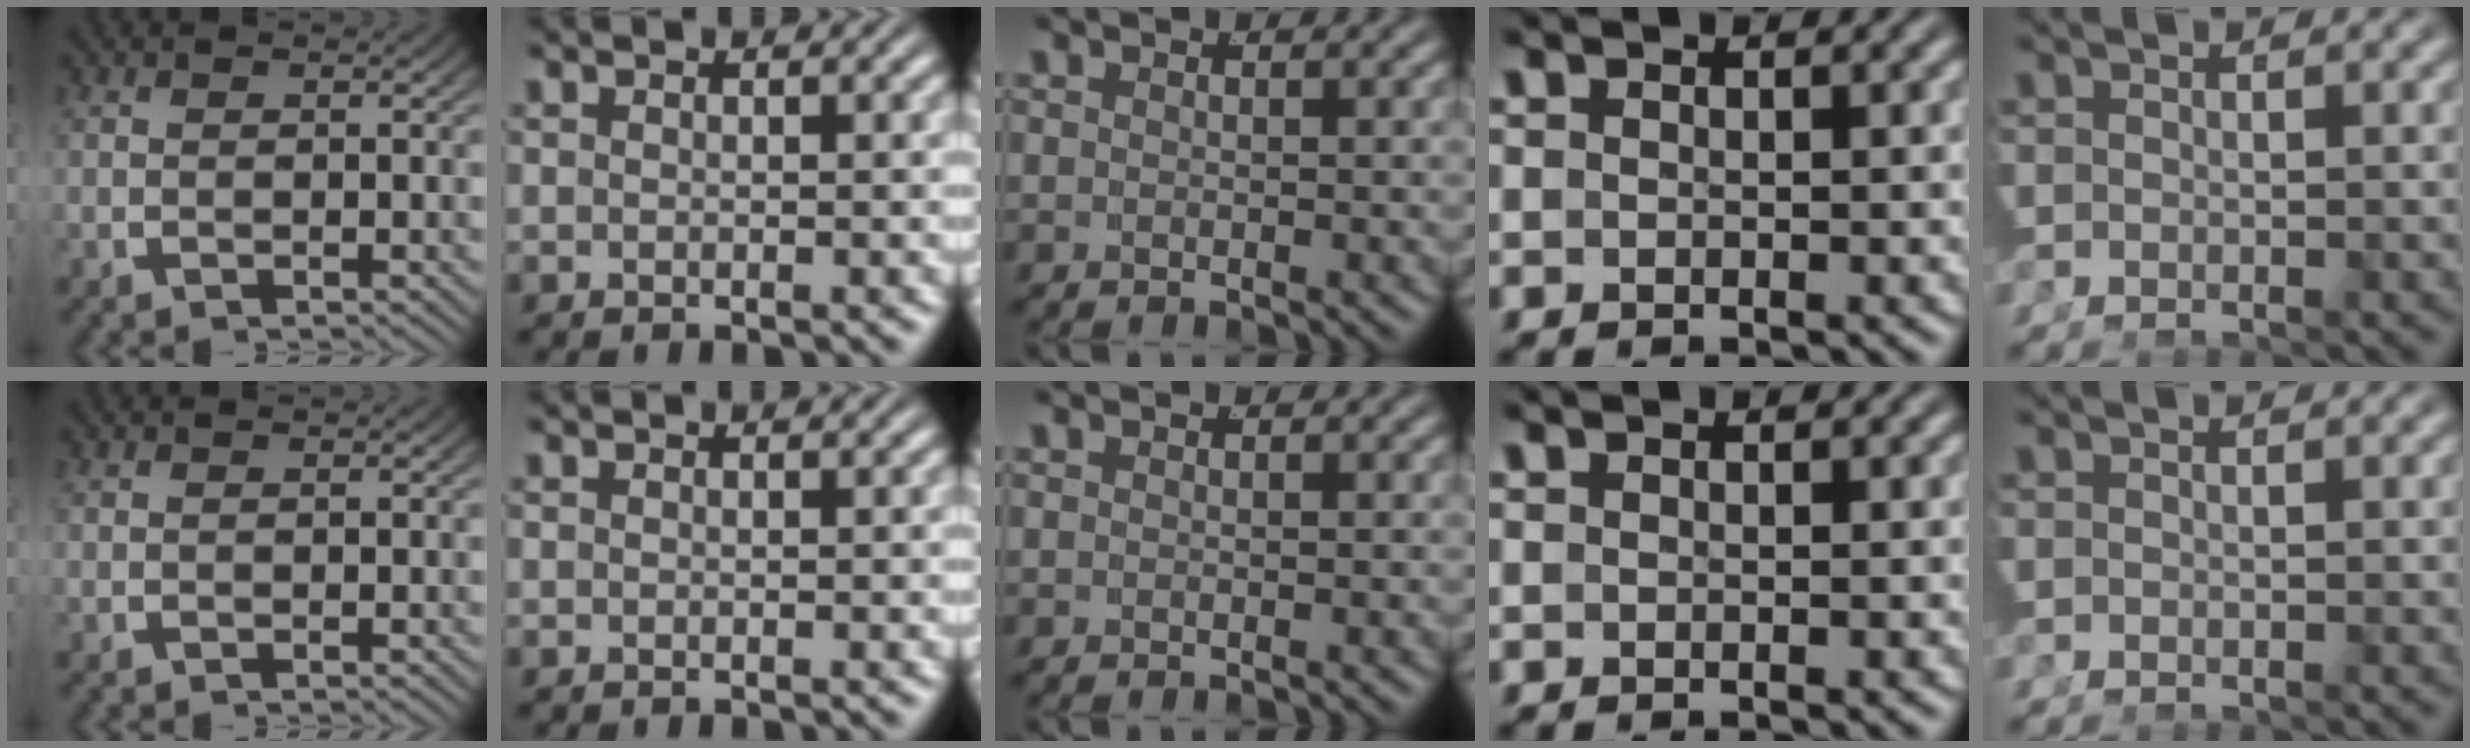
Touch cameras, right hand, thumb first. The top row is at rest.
{}